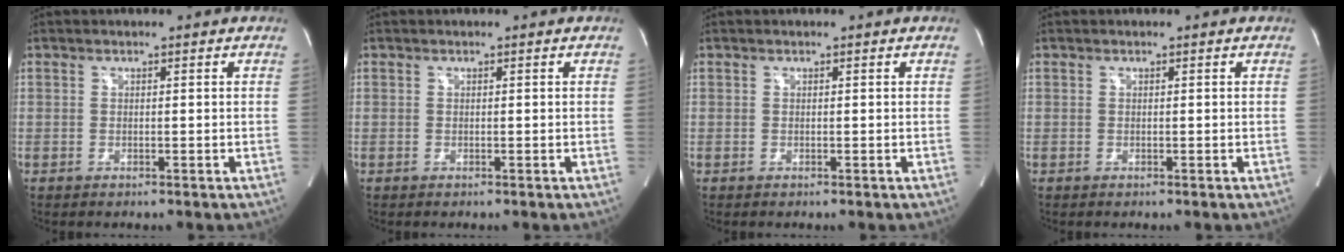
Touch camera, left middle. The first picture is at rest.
{"total": 0.0}
{"total": 0.0}
{"total": 0.0}